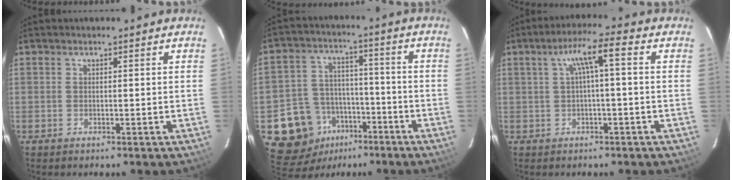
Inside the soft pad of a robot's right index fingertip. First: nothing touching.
{"total": 13.4, "force": [-6.5, 10.9, 4.3], "torque": [-0.122, 0.032, -0.083]}
{"total": 5.6, "force": [0.5, 0.6, 5.5], "torque": [-0.106, 0.016, 0.016]}